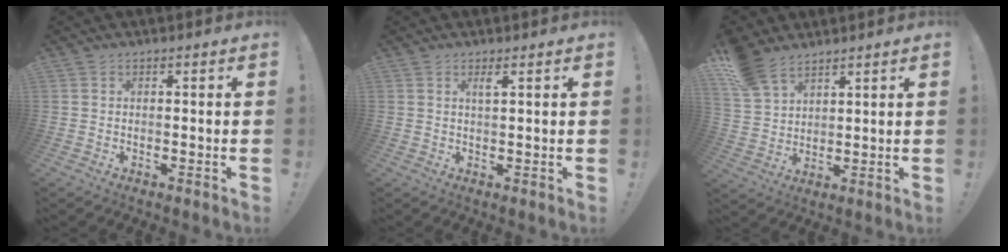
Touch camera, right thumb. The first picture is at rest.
{"total": 2.0, "force": [1.3, -0.1, 1.5], "torque": [-0.018, -0.006, 0.018]}
{"total": 9.7, "force": [7.2, 5.1, 3.9], "torque": [-0.082, -0.035, 0.148]}